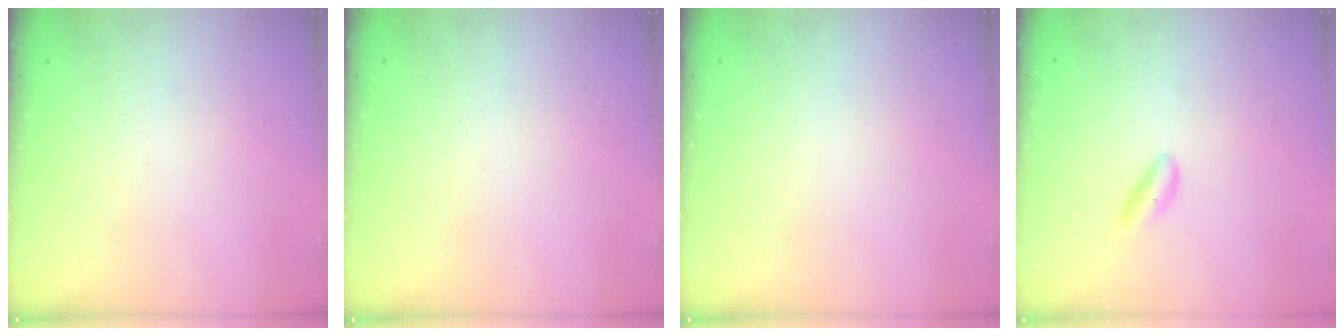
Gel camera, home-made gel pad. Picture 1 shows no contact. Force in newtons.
{"total": 0.0}
{"total": 0.0}
{"total": 4.4, "press": 4.2, "slide": 1.1}